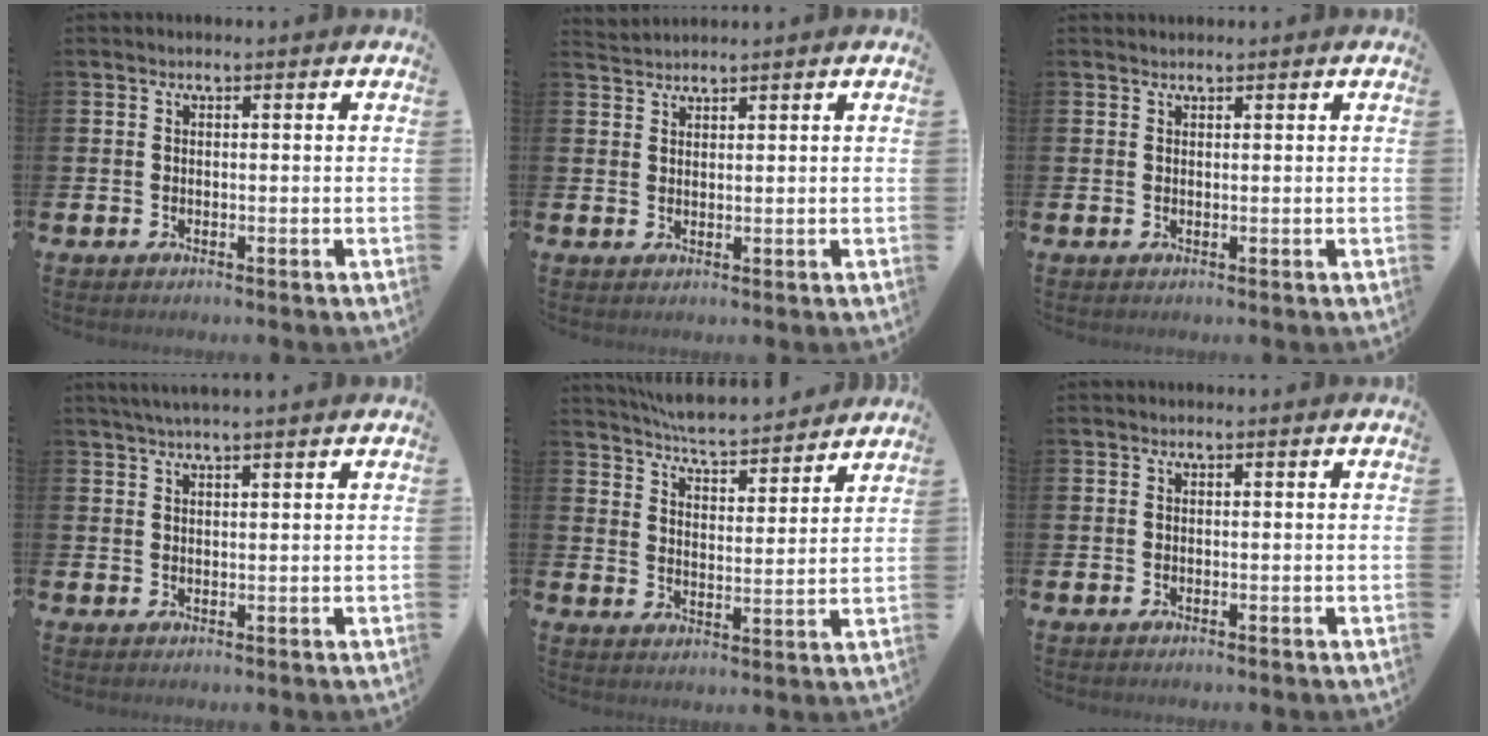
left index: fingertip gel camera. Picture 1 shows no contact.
{"total": 1.8, "force": [1.8, 0.2, -0.1], "torque": [0.003, -0.004, 0.034]}
{"total": 0.7, "force": [0.7, 0.1, -0.1], "torque": [0.010, -0.003, 0.011]}
{"total": 2.5, "force": [2.3, -0.3, 0.9], "torque": [-0.020, -0.002, 0.042]}
{"total": 6.2, "force": [6.2, 0.3, 0.9], "torque": [-0.041, -0.049, 0.107]}
{"total": 0.0}